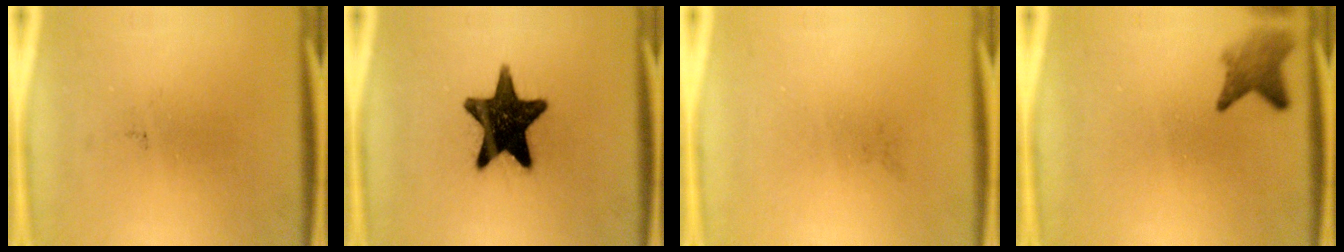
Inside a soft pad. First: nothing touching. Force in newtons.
{"total": 16.6}
{"total": 0.0}
{"total": 3.4}